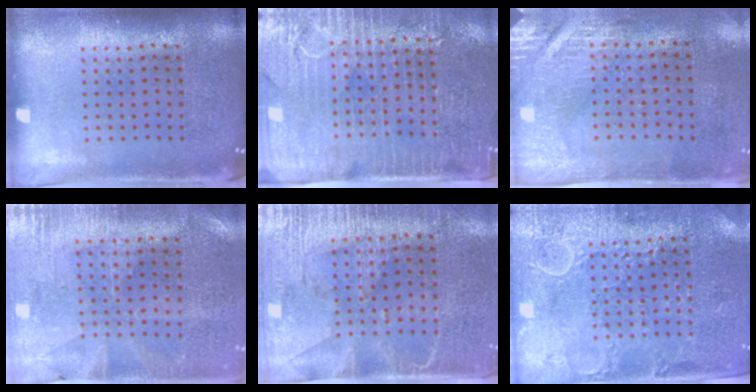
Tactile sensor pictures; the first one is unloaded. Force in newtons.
{"total": 3.6, "press": 3.3, "slide": 1.5}
{"total": 2.9, "press": 2.5, "slide": 1.5}
{"total": 0.5, "press": 0.3, "slide": 0.4}
{"total": 3.0, "press": 2.7, "slide": 1.3}
{"total": 2.9, "press": 2.8, "slide": 0.4}